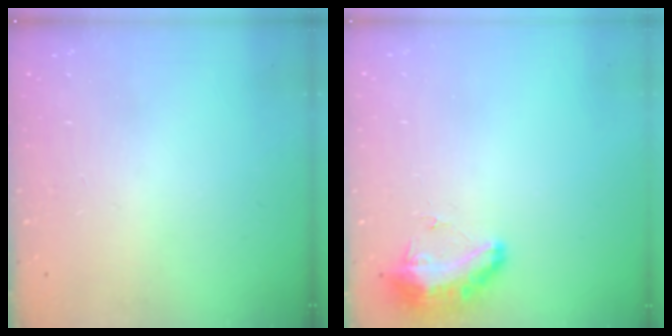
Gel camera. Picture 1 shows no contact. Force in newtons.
{"total": 14.6, "press": 10.5, "slide": 10.2}